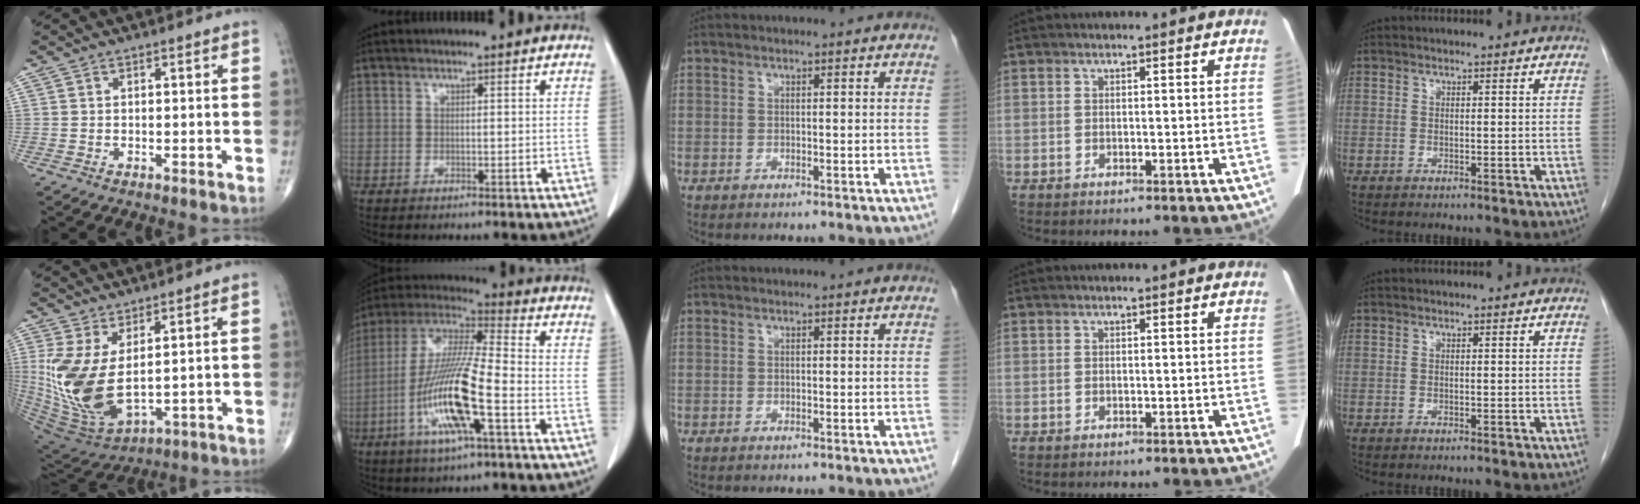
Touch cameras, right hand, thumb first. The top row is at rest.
{"thumb": {"total": 14.5, "force": [2.2, 7.0, 12.5], "torque": [-0.268, -0.032, 0.069]}, "index": {"total": 15.5, "force": [-5.0, 1.3, 14.6], "torque": [-0.298, -0.008, -0.100]}}